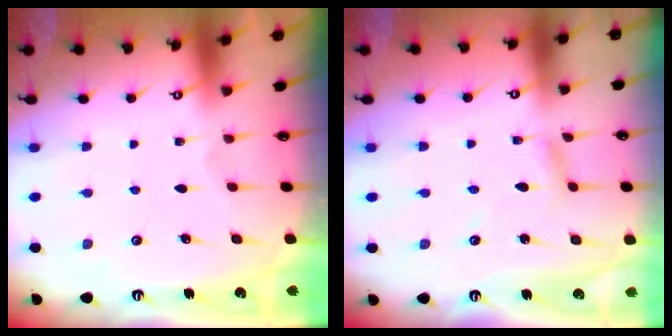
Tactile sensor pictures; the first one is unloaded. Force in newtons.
{"total": 3.4, "press": 3.3, "slide": 0.2}